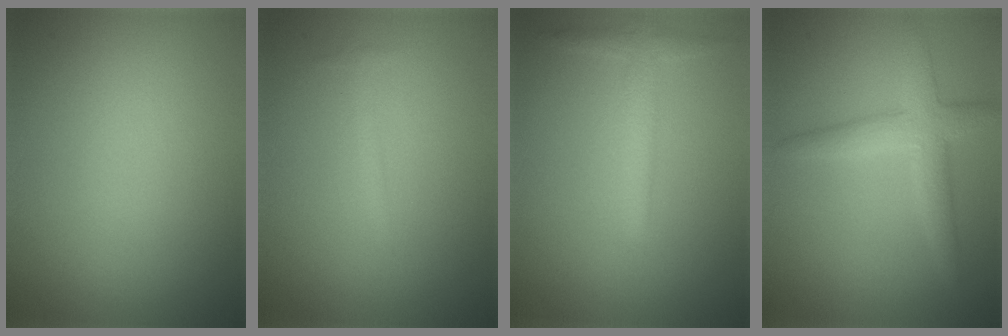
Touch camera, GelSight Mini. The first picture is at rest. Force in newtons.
{"total": 0.8, "press": 0.8, "slide": 0.0}
{"total": 2.2, "press": 2.2, "slide": 0.1}
{"total": 3.2, "press": 3.2, "slide": 0.2}